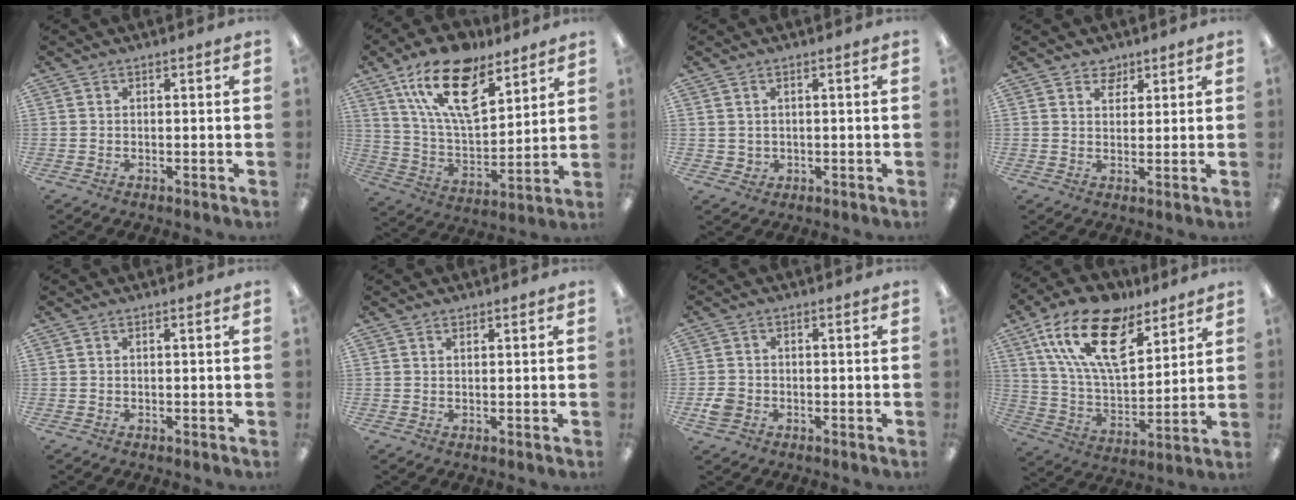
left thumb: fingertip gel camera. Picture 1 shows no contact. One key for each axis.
{"total": 19.8, "fx": 12.4, "fy": 8.9, "fz": 12.6, "tx": -0.228, "ty": -0.055, "tz": 0.220}
{"total": 1.6, "fx": 0.8, "fy": 1.3, "fz": 0.2, "tx": -0.007, "ty": -0.003, "tz": 0.013}
{"total": 3.5, "fx": 2.7, "fy": 2.2, "fz": 0.5, "tx": 0.007, "ty": -0.017, "tz": 0.046}
{"total": 0.0}
{"total": 0.7, "fx": 0.5, "fy": 0.3, "fz": 0.4, "tx": -0.009, "ty": -0.001, "tz": 0.009}
{"total": 3.3, "fx": -1.4, "fy": 2.6, "fz": 1.4, "tx": -0.027, "ty": 0.002, "tz": -0.026}
{"total": 21.1, "fx": 12.3, "fy": 9.9, "fz": 13.9, "tx": -0.264, "ty": -0.050, "tz": 0.220}